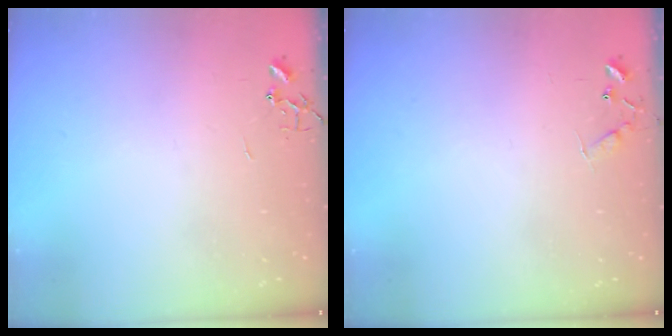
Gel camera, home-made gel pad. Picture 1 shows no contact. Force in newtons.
{"total": 6.5, "press": 6.5, "slide": 0.6}